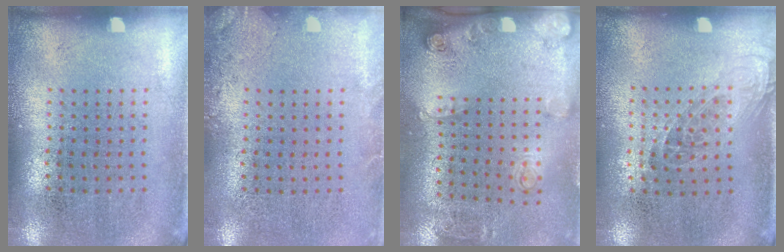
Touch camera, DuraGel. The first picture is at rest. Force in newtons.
{"total": 1.4, "press": 1.4, "slide": 0.3}
{"total": 2.1, "press": 1.3, "slide": 1.6}
{"total": 1.2, "press": 1.0, "slide": 0.7}